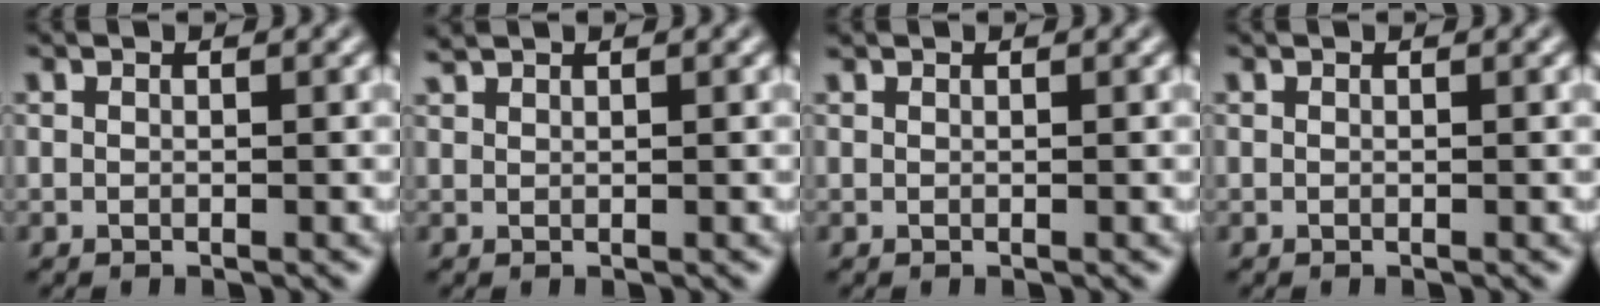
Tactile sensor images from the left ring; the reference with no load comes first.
{"total": 1.2, "force": [1.1, 0.2, 0.4], "torque": [-0.004, 0.009, 0.013]}
{"total": 0.5, "force": [0.4, 0.2, 0.2], "torque": [-0.001, 0.002, 0.002]}
{"total": 0.0}